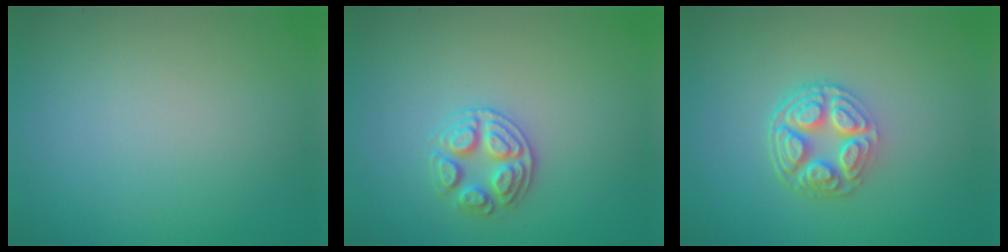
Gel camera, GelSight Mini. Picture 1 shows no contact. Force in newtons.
{"total": 2.6, "press": 2.6, "slide": 0.6}
{"total": 4.9, "press": 3.6, "slide": 3.3}